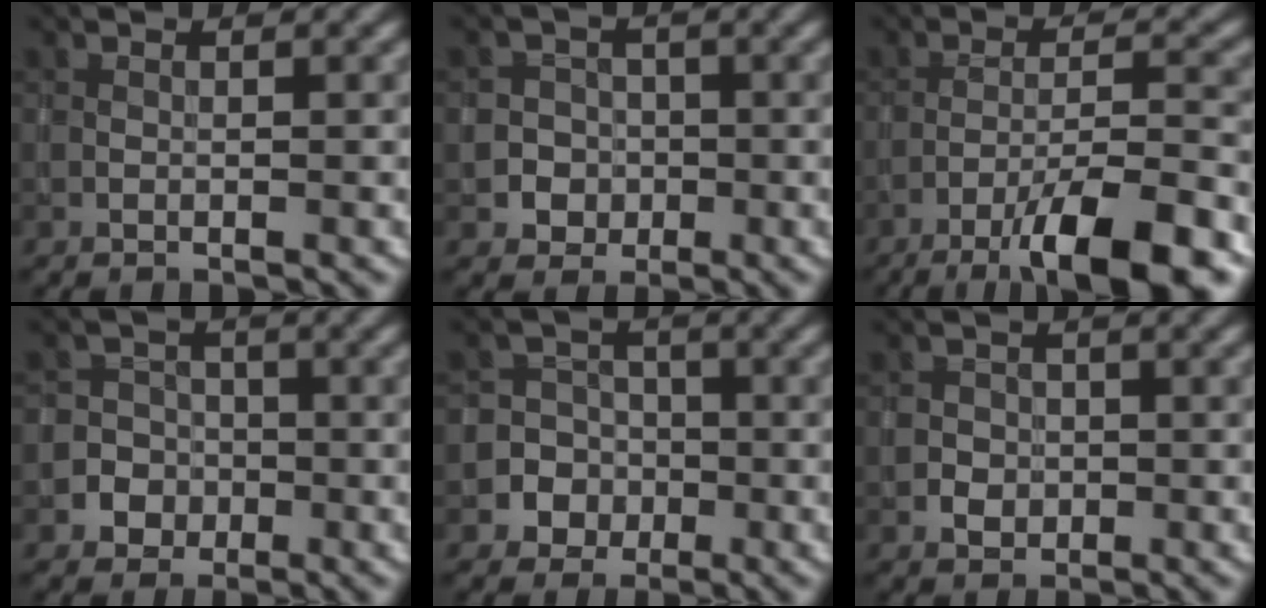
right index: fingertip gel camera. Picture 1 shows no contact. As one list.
[{"total": 3.2, "force": [-1.0, 3.0, 0.3], "torque": [0.027, 0.001, -0.028]}, {"total": 9.2, "force": [-5.9, 1.5, 6.9], "torque": [-0.109, 0.010, -0.094]}, {"total": 3.6, "force": [-1.4, 3.3, 0.2], "torque": [0.035, 0.001, -0.040]}, {"total": 5.5, "force": [-2.1, 5.1, 0.1], "torque": [0.027, 0.003, -0.053]}, {"total": 1.5, "force": [-0.3, 1.4, 0.5], "torque": [0.002, 0.000, -0.009]}]